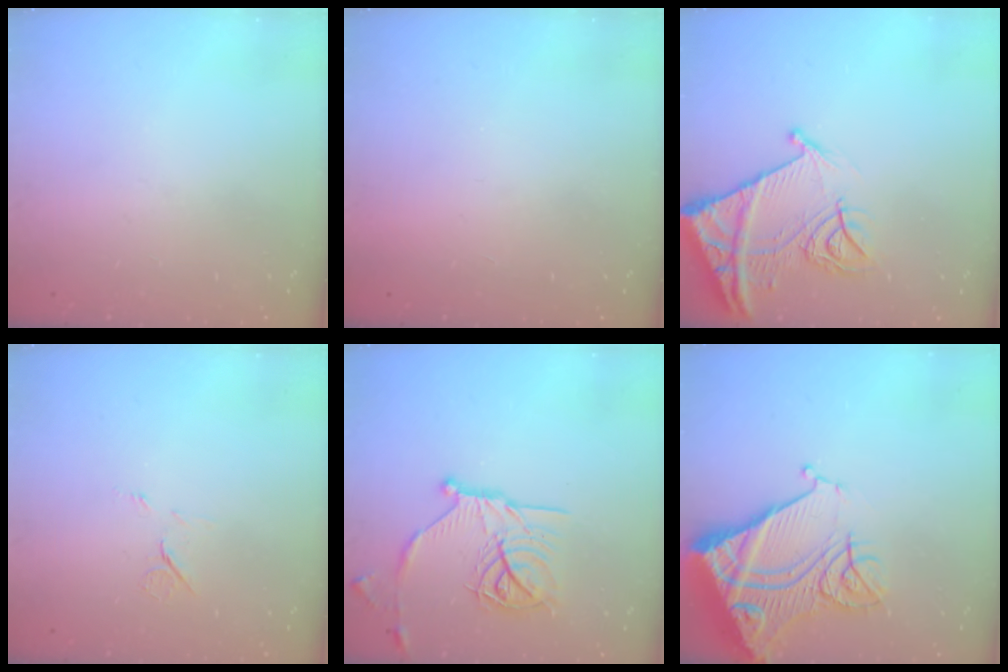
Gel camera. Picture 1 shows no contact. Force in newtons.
{"total": 1.5, "press": 1.5, "slide": 0.1}
{"total": 14.9, "press": 14.8, "slide": 1.6}
{"total": 6.0, "press": 6.0, "slide": 0.8}
{"total": 17.6, "press": 17.6, "slide": 1.4}
{"total": 20.1, "press": 19.9, "slide": 2.6}